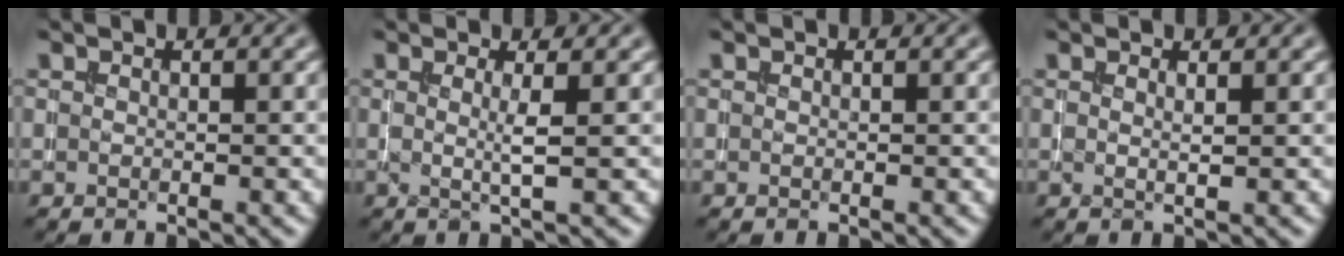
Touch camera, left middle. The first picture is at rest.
{"total": 1.6, "force": [0.2, 0.1, 1.6], "torque": [-0.029, -0.003, -0.001]}
{"total": 0.0}
{"total": 0.7, "force": [0.3, 0.0, 0.6], "torque": [-0.003, 0.000, 0.004]}